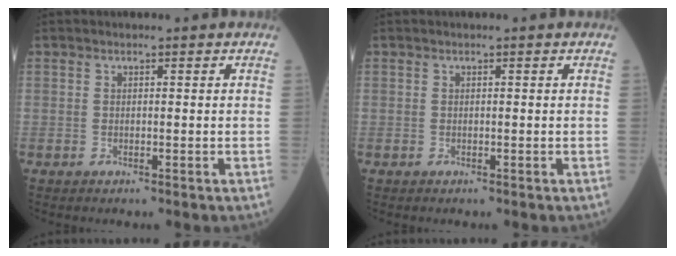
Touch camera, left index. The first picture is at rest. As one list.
[{"total": 0.0}]